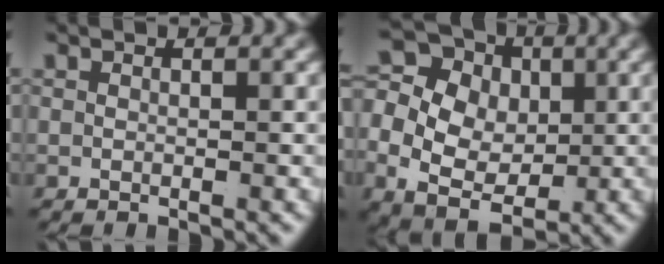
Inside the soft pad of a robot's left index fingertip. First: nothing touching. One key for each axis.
{"total": 15.2, "fx": 0.7, "fy": 12.7, "fz": 8.4, "tx": -0.169, "ty": -0.027, "tz": 0.001}